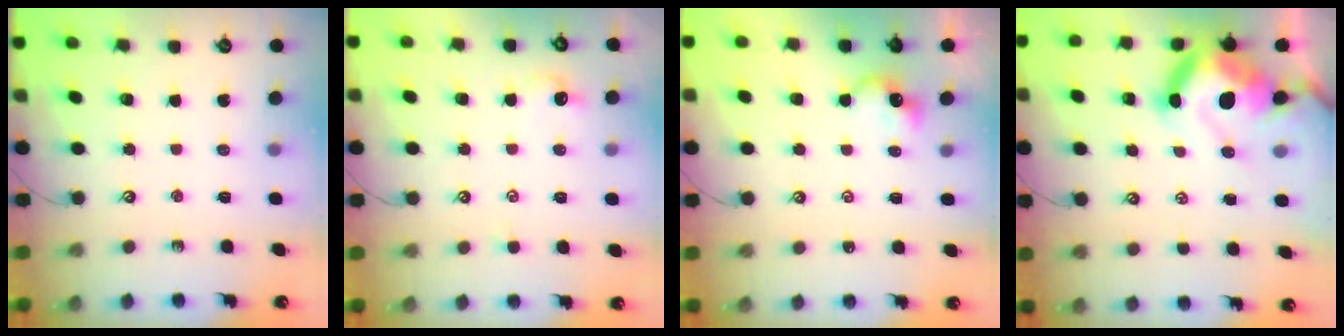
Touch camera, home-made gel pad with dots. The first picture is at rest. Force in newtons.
{"total": 0.8, "press": 0.4, "slide": 0.7}
{"total": 1.1, "press": 1.1, "slide": 0.3}
{"total": 18.2, "press": 18.0, "slide": 2.5}